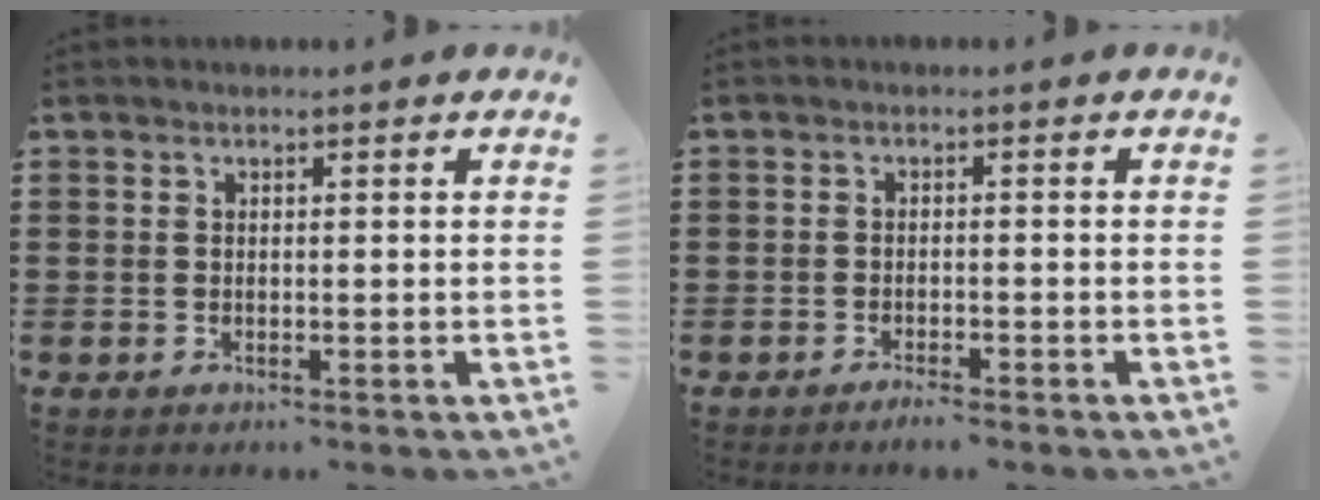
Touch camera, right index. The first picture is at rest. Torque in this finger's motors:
{"motor_torque": [0.32, 0.24, -0.18, 0.01]}